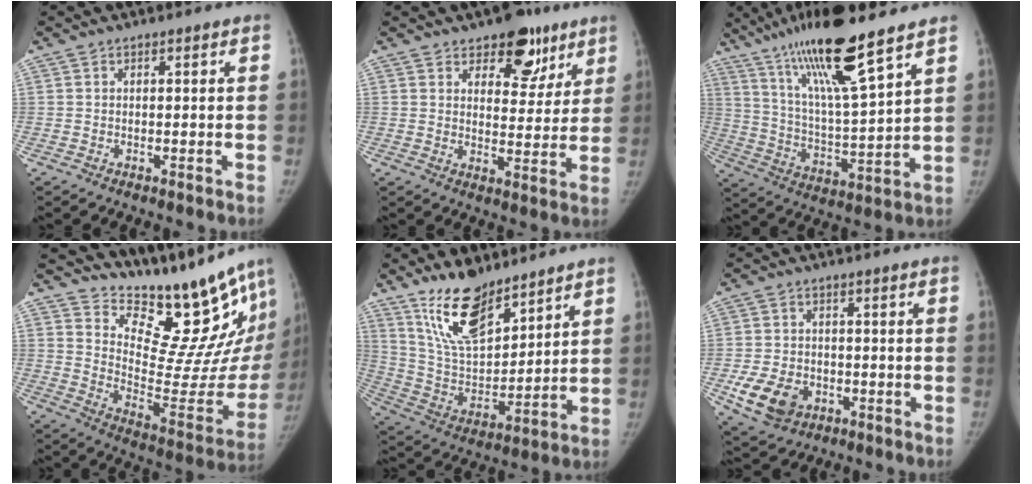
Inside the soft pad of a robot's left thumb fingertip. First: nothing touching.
{"total": 10.8, "force": [6.8, 6.1, 5.8], "torque": [-0.030, -0.033, 0.096]}
{"total": 18.7, "force": [13.0, 1.6, 13.3], "torque": [-0.229, -0.057, 0.239]}
{"total": 22.6, "force": [19.7, 7.3, 8.4], "torque": [-0.070, -0.153, 0.279]}
{"total": 15.8, "force": [11.4, 6.4, 8.8], "torque": [-0.124, -0.070, 0.227]}
{"total": 9.0, "force": [-3.1, 6.8, 4.9], "torque": [-0.080, 0.007, -0.044]}